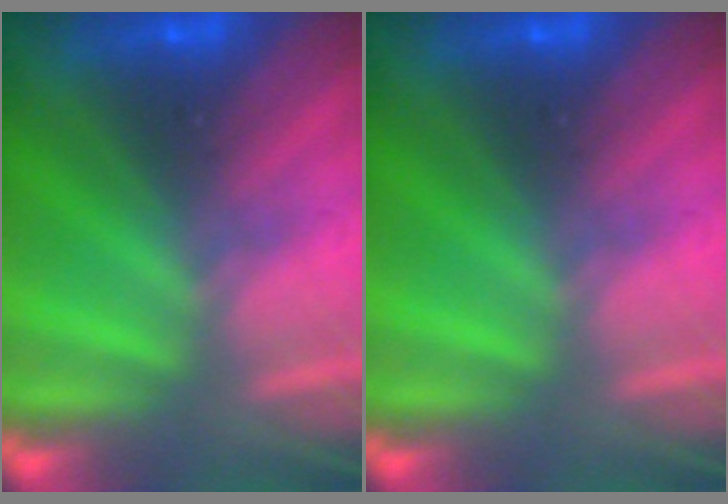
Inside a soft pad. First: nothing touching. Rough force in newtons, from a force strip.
{"total": 0.0}